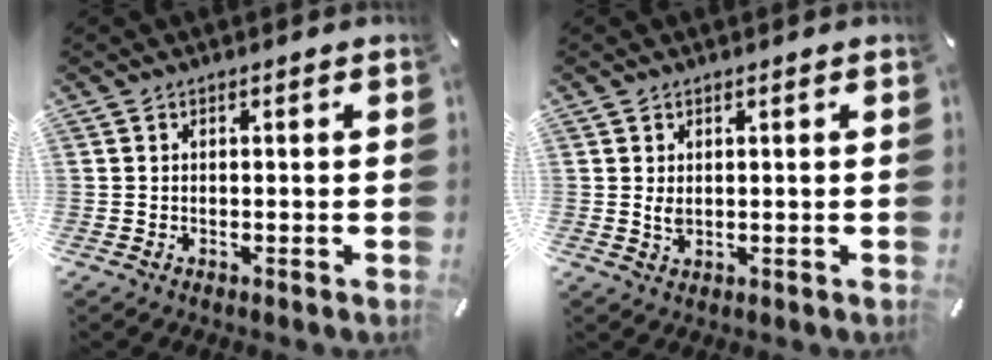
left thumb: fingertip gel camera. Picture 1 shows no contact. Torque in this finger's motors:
{"motor_torque": [0.29, 0.26, -0.02, -0.11, 0.01]}